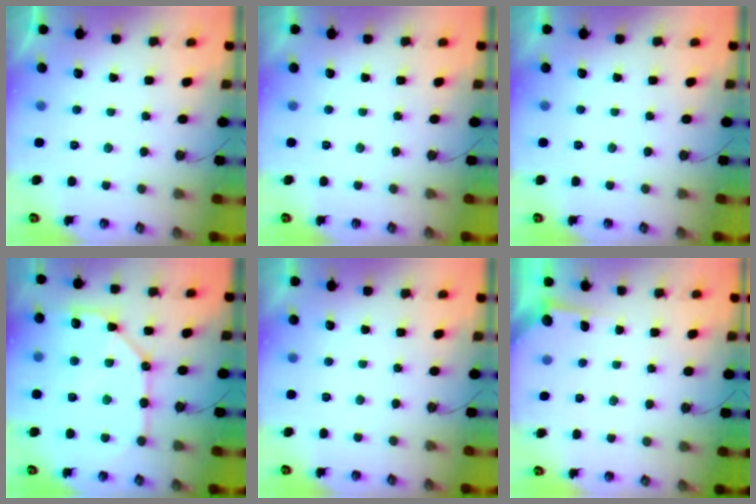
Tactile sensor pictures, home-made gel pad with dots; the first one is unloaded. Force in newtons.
{"total": 0.0}
{"total": 0.0}
{"total": 14.0, "press": 14.0, "slide": 1.3}
{"total": 0.0}
{"total": 2.3, "press": 2.3, "slide": 0.3}